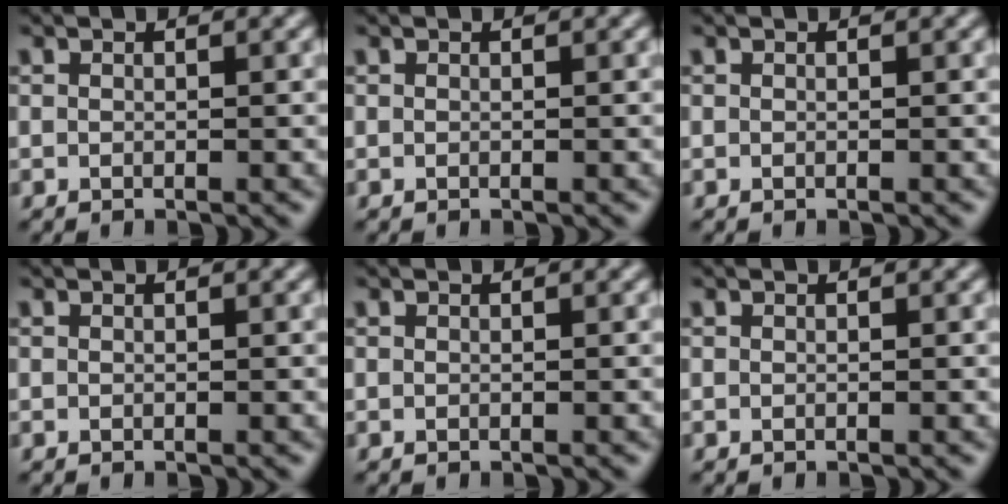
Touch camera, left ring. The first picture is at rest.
{"total": 0.0}
{"total": 0.0}
{"total": 0.0}
{"total": 0.0}
{"total": 0.0}